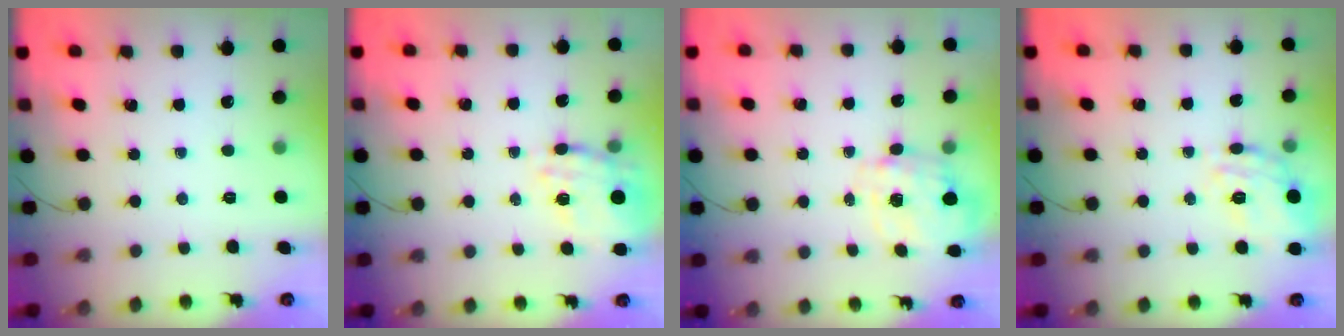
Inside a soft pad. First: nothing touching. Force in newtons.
{"total": 15.3, "press": 15.0, "slide": 2.9}
{"total": 2.5, "press": 2.3, "slide": 1.0}
{"total": 16.4, "press": 16.4, "slide": 0.5}